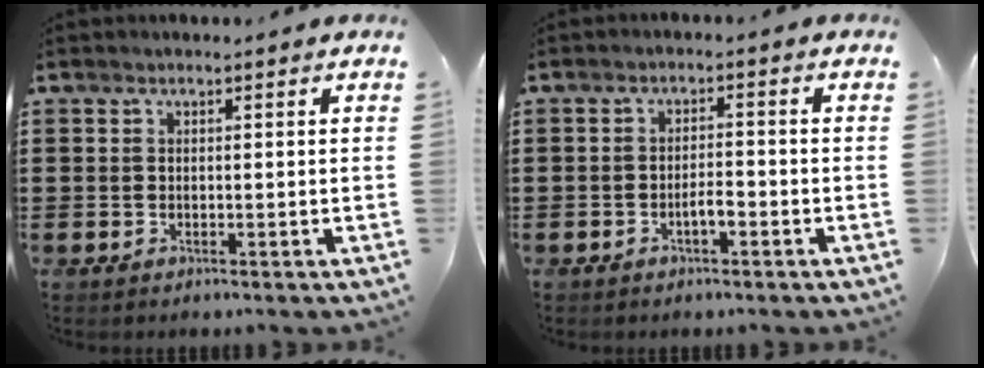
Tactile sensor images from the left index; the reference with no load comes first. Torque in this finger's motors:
{"motor_torque": [0.07, 0.05, 0.06, 0.06]}